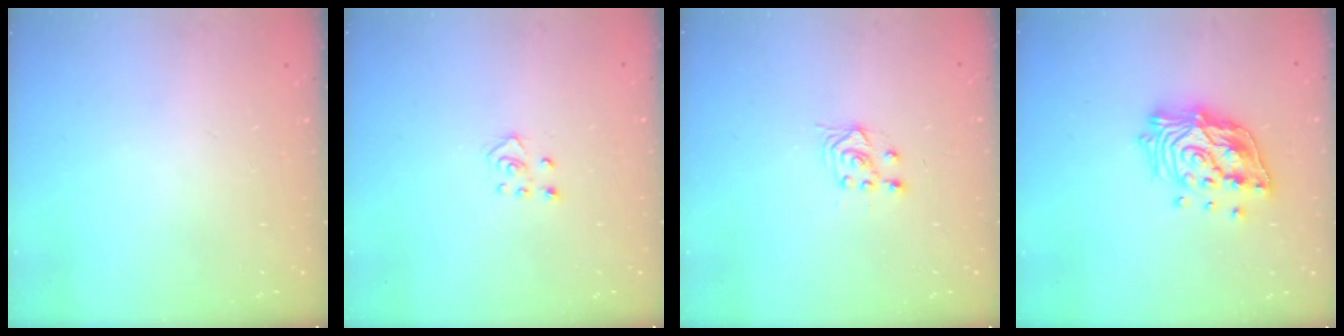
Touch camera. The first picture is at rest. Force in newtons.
{"total": 3.0, "press": 3.0, "slide": 0.3}
{"total": 4.2, "press": 4.0, "slide": 1.4}
{"total": 15.8, "press": 15.8, "slide": 1.0}